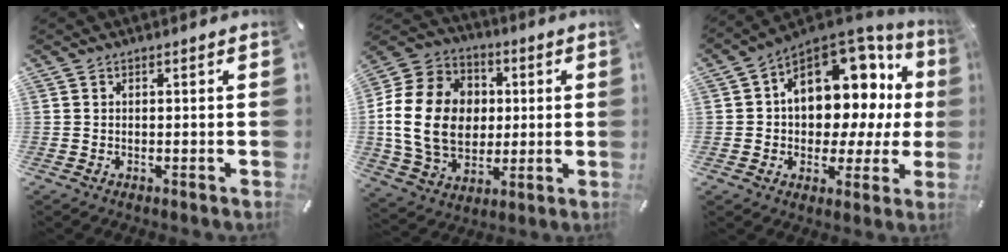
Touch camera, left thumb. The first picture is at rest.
{"total": 19.6, "force": [0.2, 15.8, 11.6], "torque": [-0.253, 0.015, 0.004]}
{"total": 15.3, "force": [5.9, 10.6, 9.3], "torque": [-0.119, -0.060, 0.104]}